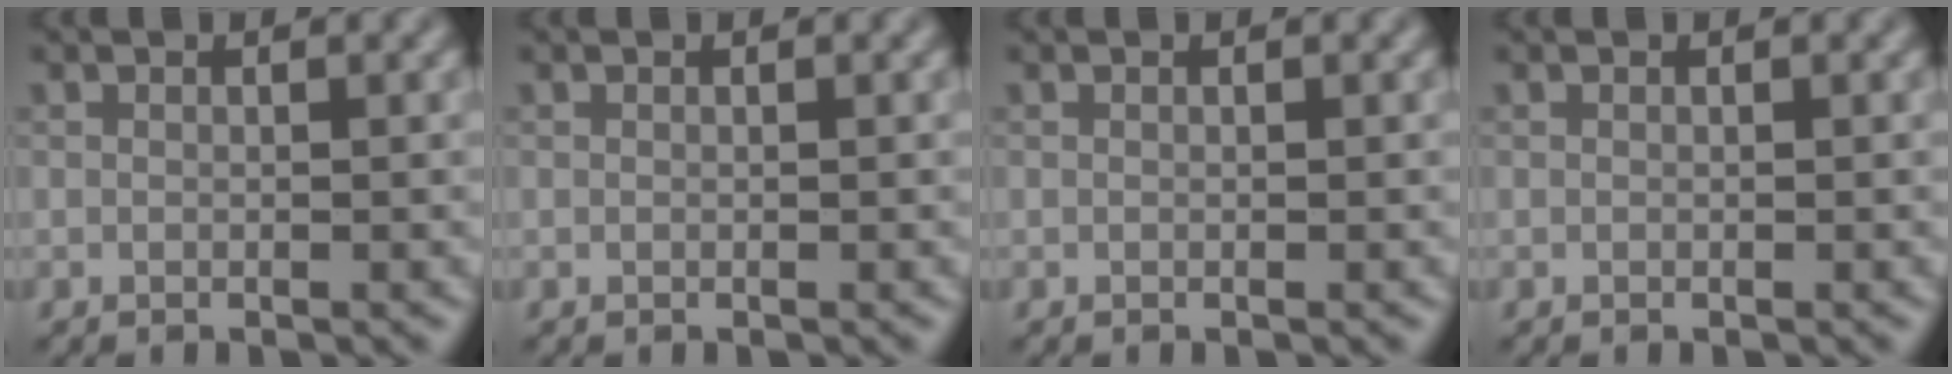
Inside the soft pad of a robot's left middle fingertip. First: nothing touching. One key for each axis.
{"total": 0.0}
{"total": 0.0}
{"total": 0.0}